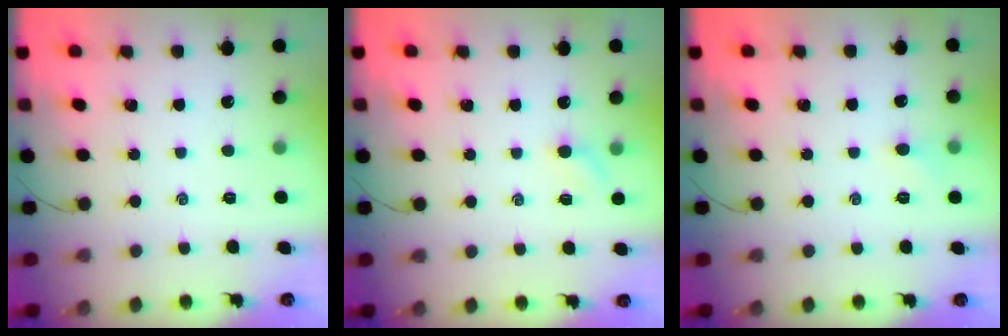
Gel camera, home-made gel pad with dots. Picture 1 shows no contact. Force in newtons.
{"total": 3.5, "press": 3.4, "slide": 0.9}
{"total": 3.8, "press": 3.6, "slide": 1.2}